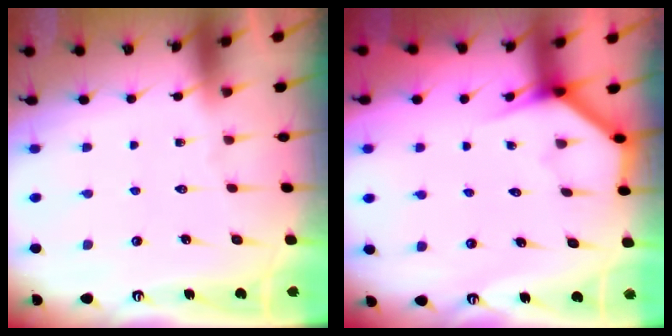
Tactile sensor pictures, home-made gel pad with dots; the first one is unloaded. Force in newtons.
{"total": 3.8, "press": 3.8, "slide": 0.3}